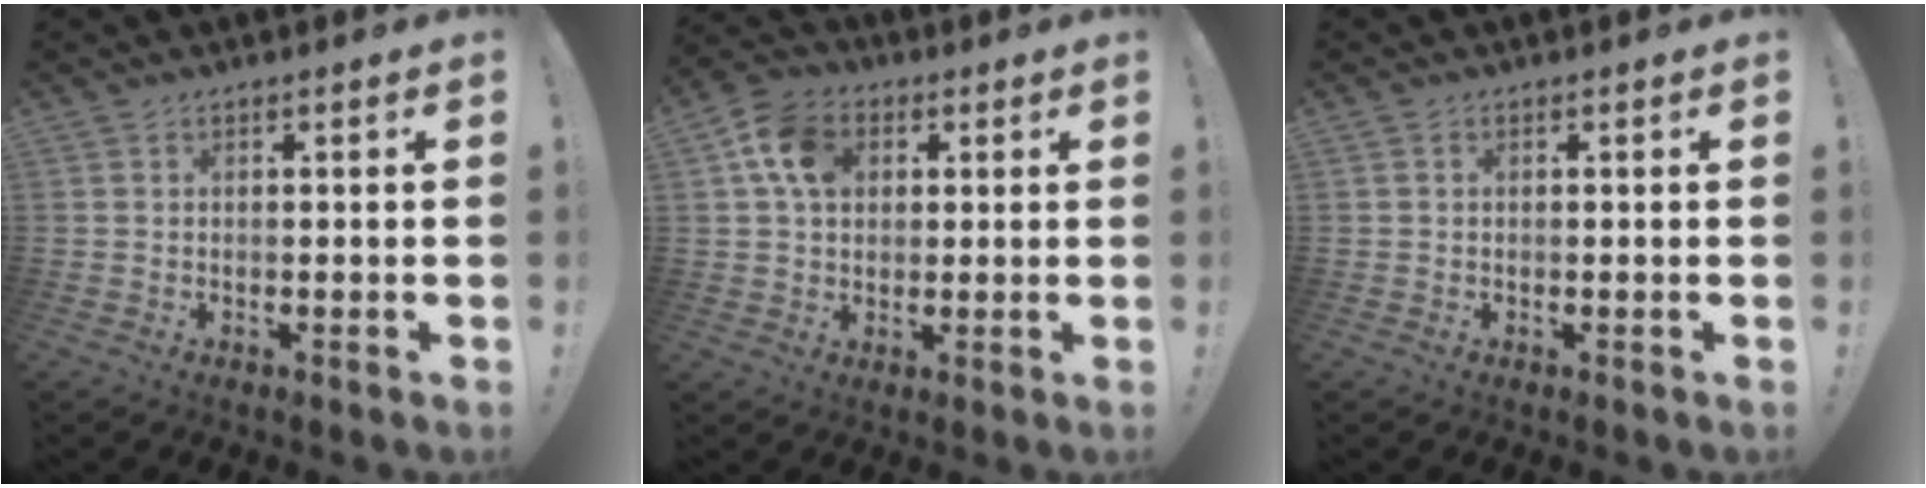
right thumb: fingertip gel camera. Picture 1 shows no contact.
{"total": 10.9, "force": [3.5, 8.3, 6.2], "torque": [-0.105, 0.001, 0.067]}
{"total": 0.0}